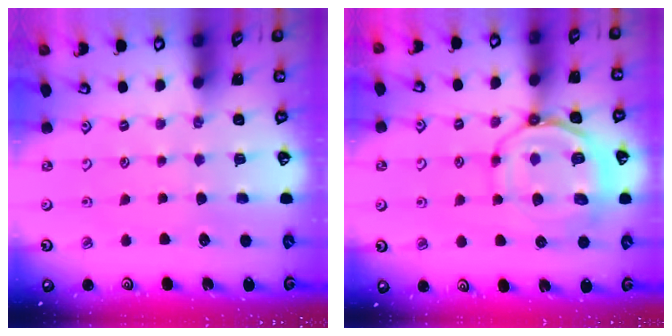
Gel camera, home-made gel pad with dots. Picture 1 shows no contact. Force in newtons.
{"total": 10.4, "press": 10.4, "slide": 1.2}